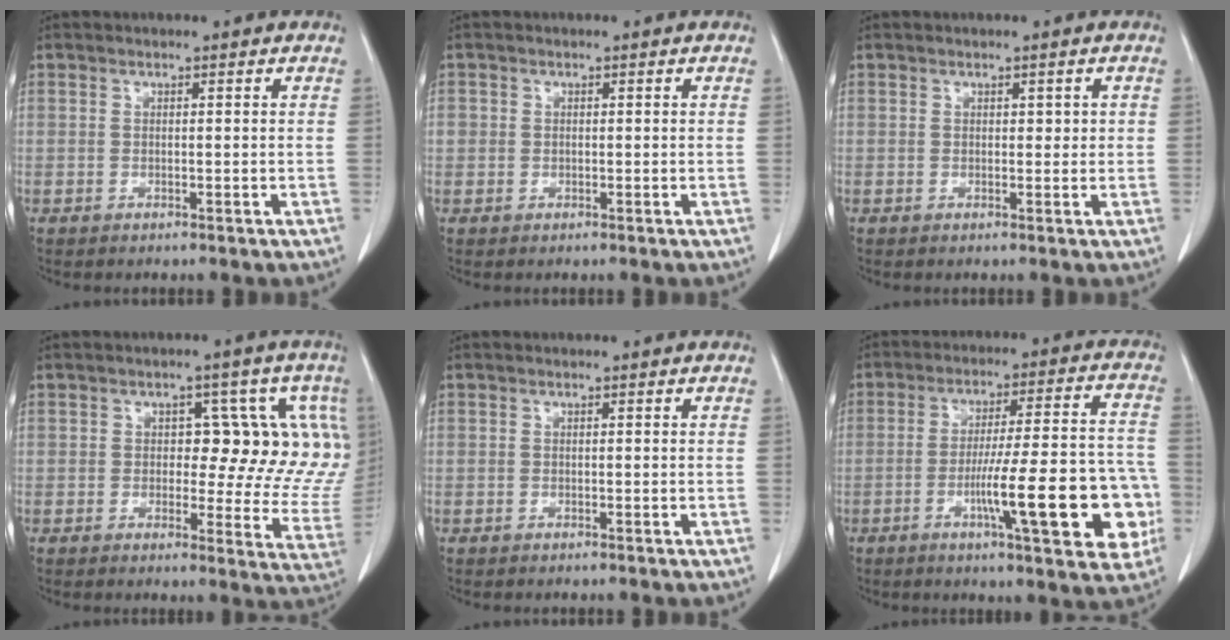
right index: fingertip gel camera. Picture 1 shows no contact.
{"total": 1.5, "force": [0.0, 1.4, 0.4], "torque": [-0.002, 0.010, 0.002]}
{"total": 1.4, "force": [0.4, 0.8, 1.1], "torque": [-0.008, 0.005, 0.005]}
{"total": 12.4, "force": [3.0, 6.4, 10.2], "torque": [-0.099, 0.012, 0.031]}
{"total": 0.0}
{"total": 17.2, "force": [-5.3, 2.5, 16.2], "torque": [-0.196, 0.023, -0.066]}